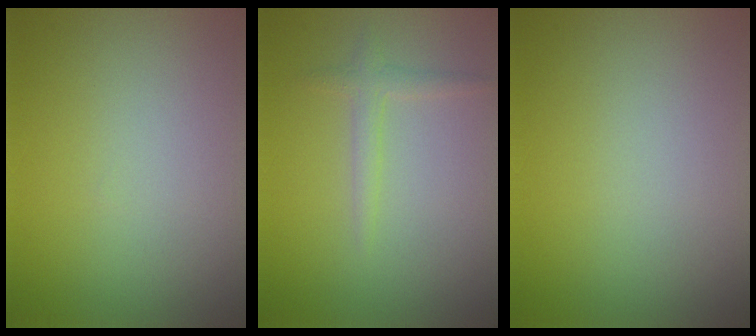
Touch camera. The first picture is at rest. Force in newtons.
{"total": 1.5, "press": 1.4, "slide": 0.1}
{"total": 0.0}